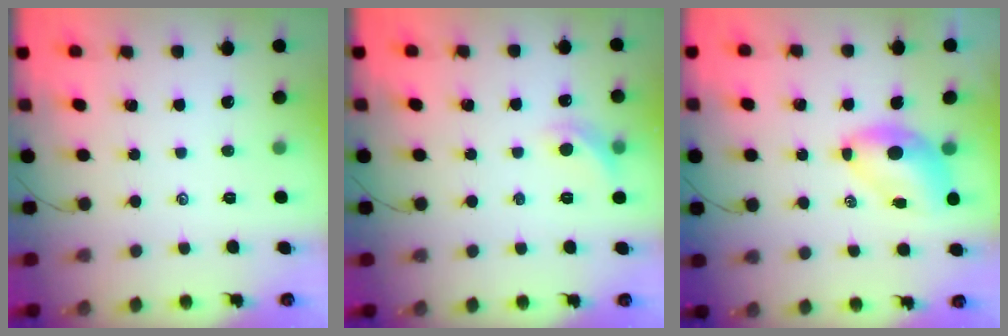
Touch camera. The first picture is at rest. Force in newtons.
{"total": 7.0, "press": 6.9, "slide": 1.3}
{"total": 6.7, "press": 6.6, "slide": 1.3}